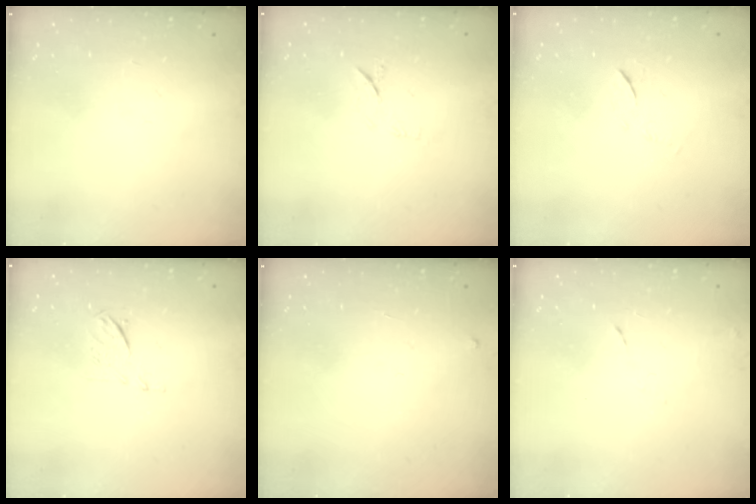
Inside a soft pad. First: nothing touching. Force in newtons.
{"total": 6.8, "press": 6.7, "slide": 0.8}
{"total": 5.3, "press": 5.2, "slide": 0.4}
{"total": 6.3, "press": 6.2, "slide": 1.0}
{"total": 2.3, "press": 2.3, "slide": 0.3}
{"total": 4.1, "press": 4.1, "slide": 0.7}